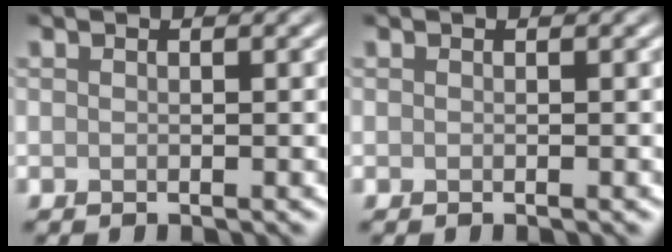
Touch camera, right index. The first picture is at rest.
{"total": 0.0}